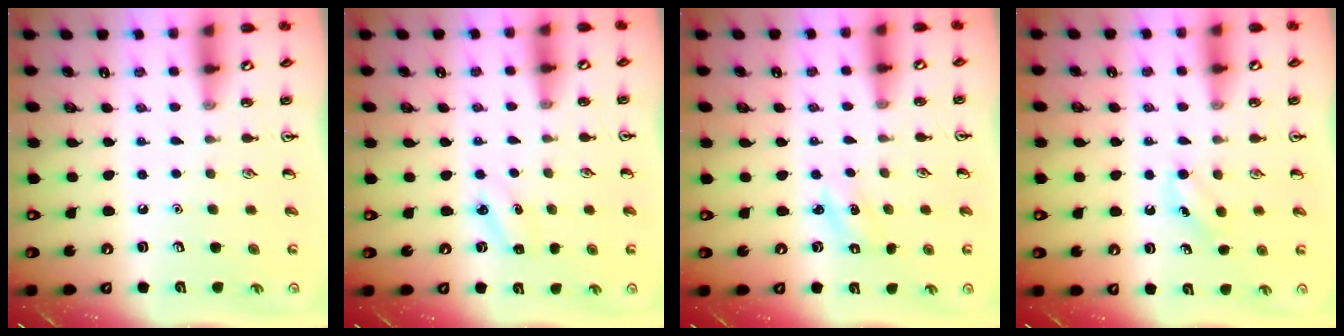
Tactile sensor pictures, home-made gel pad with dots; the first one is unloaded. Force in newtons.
{"total": 2.8, "press": 2.6, "slide": 1.0}
{"total": 1.5, "press": 1.4, "slide": 0.4}
{"total": 3.3, "press": 3.2, "slide": 1.0}